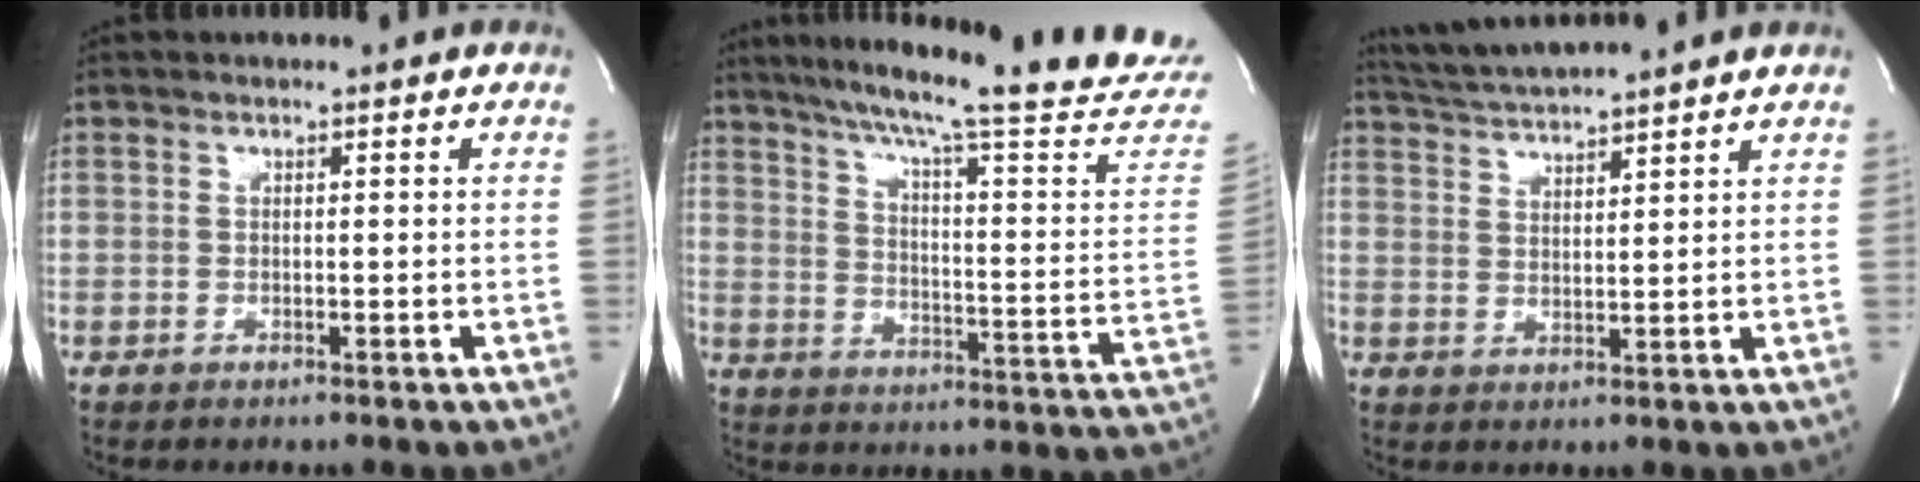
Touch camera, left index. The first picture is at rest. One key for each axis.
{"total": 27.9, "fx": 24.0, "fy": 0.0, "fz": 14.1, "tx": -0.219, "ty": -0.077, "tz": 0.303}
{"total": 9.1, "fx": 8.5, "fy": -1.3, "fz": 2.9, "tx": -0.063, "ty": 0.020, "tz": 0.143}